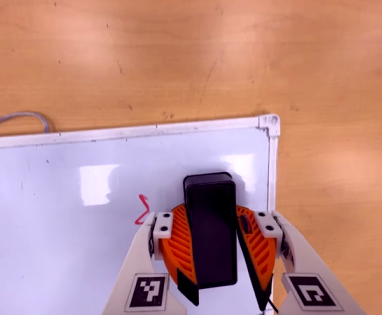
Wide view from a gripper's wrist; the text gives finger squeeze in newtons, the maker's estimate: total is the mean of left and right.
{"total": 14.2, "left": 16.2, "right": 12.2}